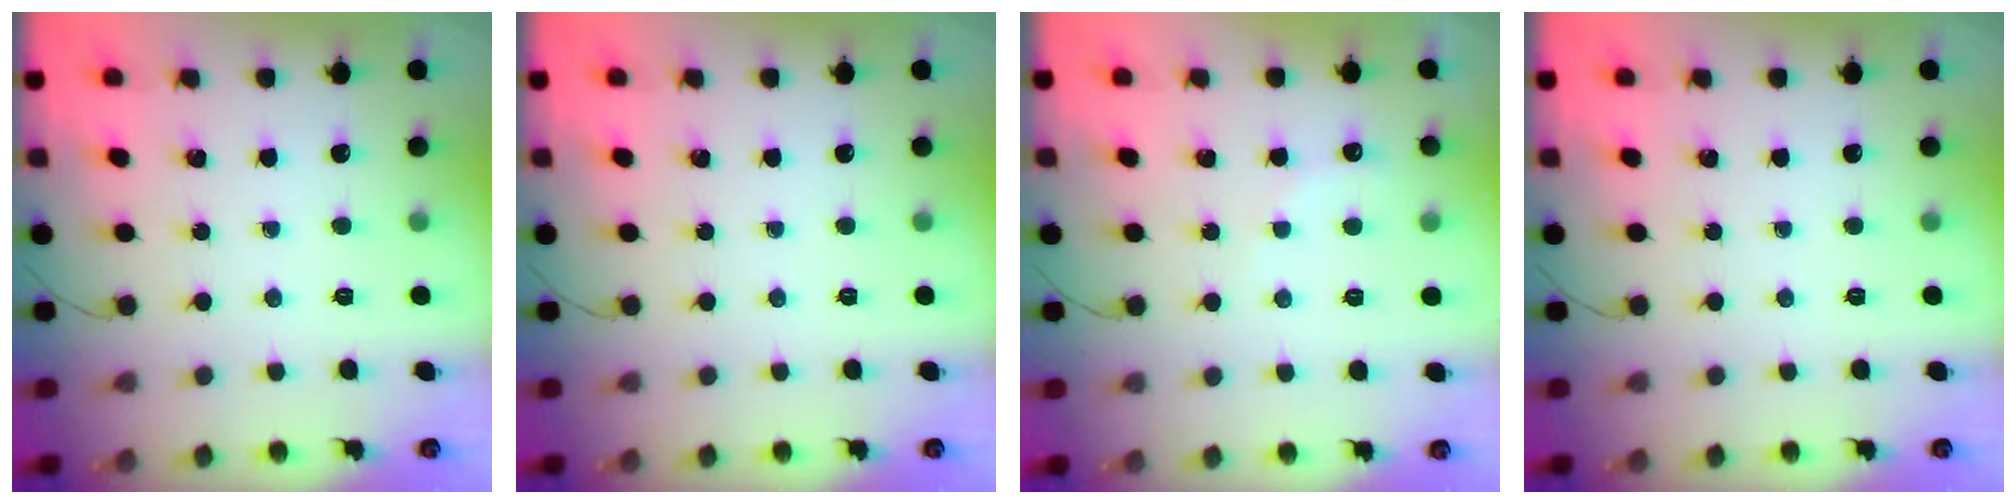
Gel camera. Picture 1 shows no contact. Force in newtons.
{"total": 0.0}
{"total": 5.7, "press": 5.6, "slide": 1.3}
{"total": 0.0}